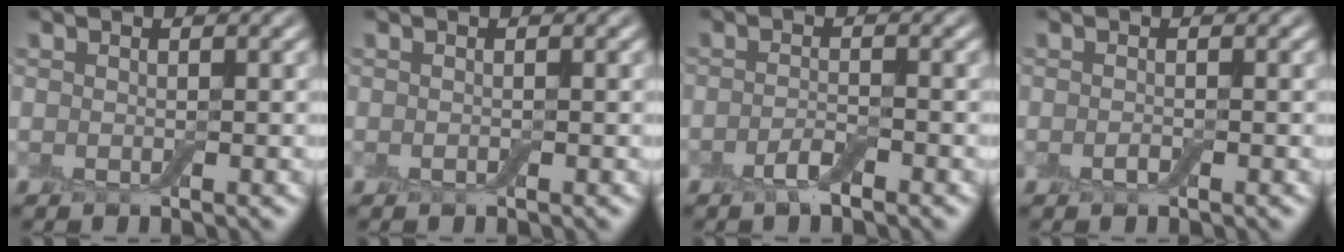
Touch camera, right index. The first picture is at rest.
{"total": 0.0}
{"total": 1.9, "force": [-1.2, 0.5, 1.4], "torque": [-0.030, 0.001, -0.026]}
{"total": 0.7, "force": [-0.4, 0.3, 0.5], "torque": [-0.012, 0.000, -0.007]}